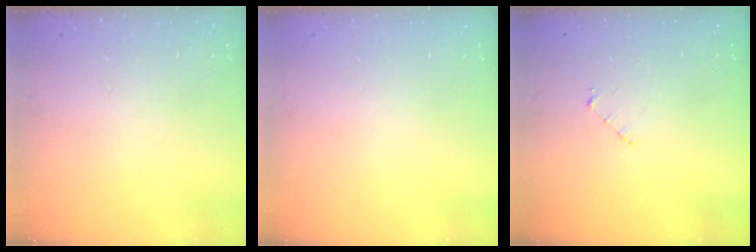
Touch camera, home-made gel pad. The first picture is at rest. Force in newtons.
{"total": 0.0}
{"total": 3.5, "press": 3.5, "slide": 0.3}